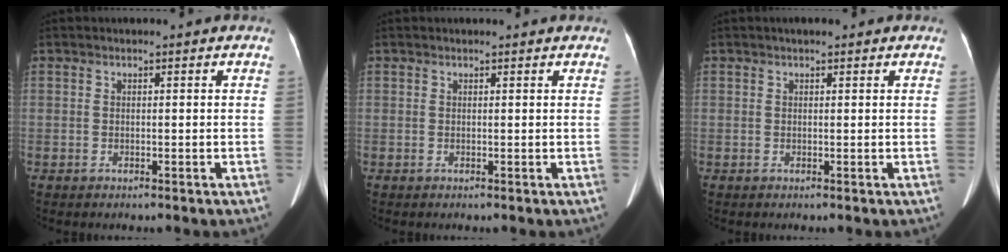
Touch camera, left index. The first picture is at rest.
{"total": 1.8, "force": [1.8, 0.2, 0.5], "torque": [-0.011, 0.014, 0.018]}
{"total": 2.0, "force": [1.4, 0.6, 1.2], "torque": [-0.014, 0.017, 0.017]}